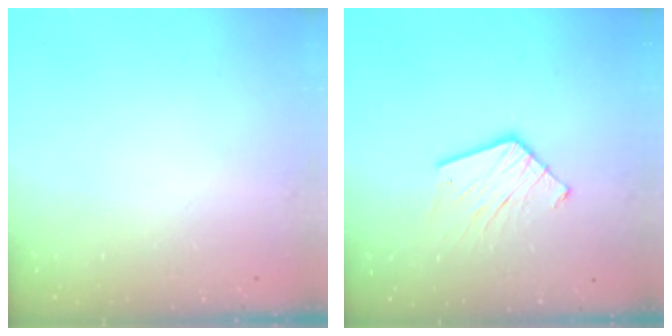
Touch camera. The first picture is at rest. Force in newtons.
{"total": 10.4, "press": 10.4, "slide": 0.5}